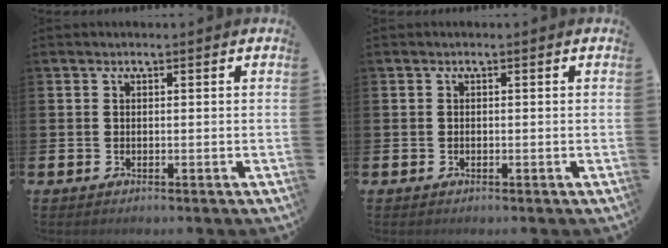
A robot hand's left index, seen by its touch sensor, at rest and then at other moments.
{"total": 0.0}